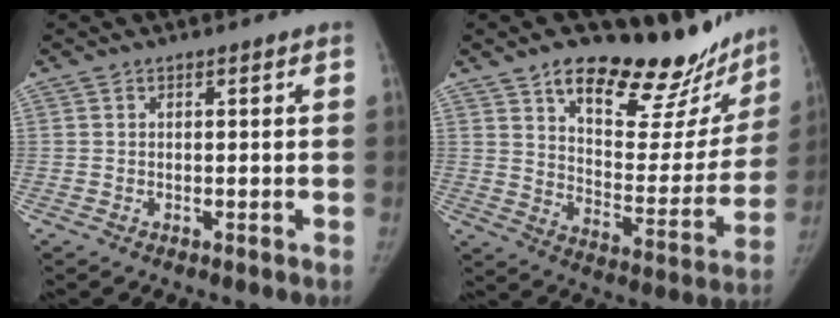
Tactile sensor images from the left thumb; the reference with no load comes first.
{"total": 24.2, "force": [18.5, 9.7, 12.2], "torque": [-0.116, -0.110, 0.264]}